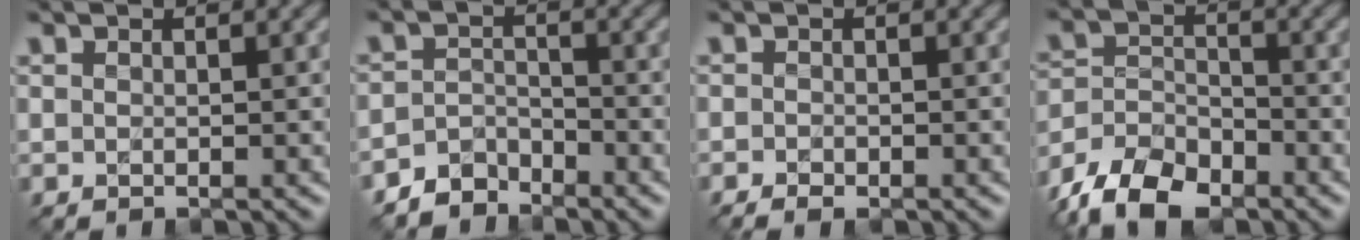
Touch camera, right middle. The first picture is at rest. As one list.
[{"total": 3.2, "force": [-2.9, 1.4, 0.3], "torque": [0.001, 0.004, -0.063]}, {"total": 1.3, "force": [-0.8, 0.6, 0.8], "torque": [-0.013, -0.004, -0.016]}, {"total": 8.3, "force": [-6.4, 4.0, 3.6], "torque": [-0.063, -0.012, -0.125]}]